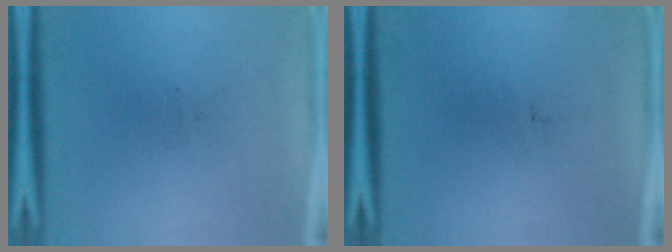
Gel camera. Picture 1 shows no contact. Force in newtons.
{"total": 0.0}